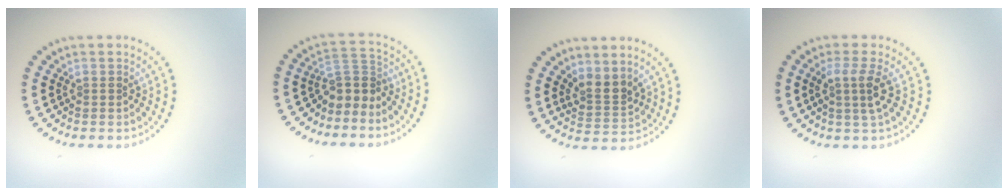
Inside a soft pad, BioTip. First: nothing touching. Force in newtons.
{"total": 2.9, "press": 2.0, "slide": 2.1}
{"total": 2.6, "press": 1.9, "slide": 1.9}
{"total": 2.5, "press": 1.9, "slide": 1.6}